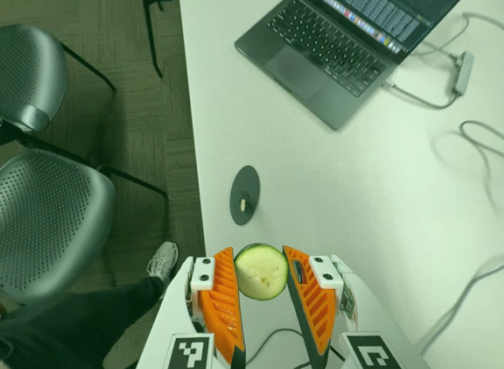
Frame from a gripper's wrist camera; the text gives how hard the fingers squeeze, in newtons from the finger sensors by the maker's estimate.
{"total": 8.3, "left": 7.8, "right": 8.7}